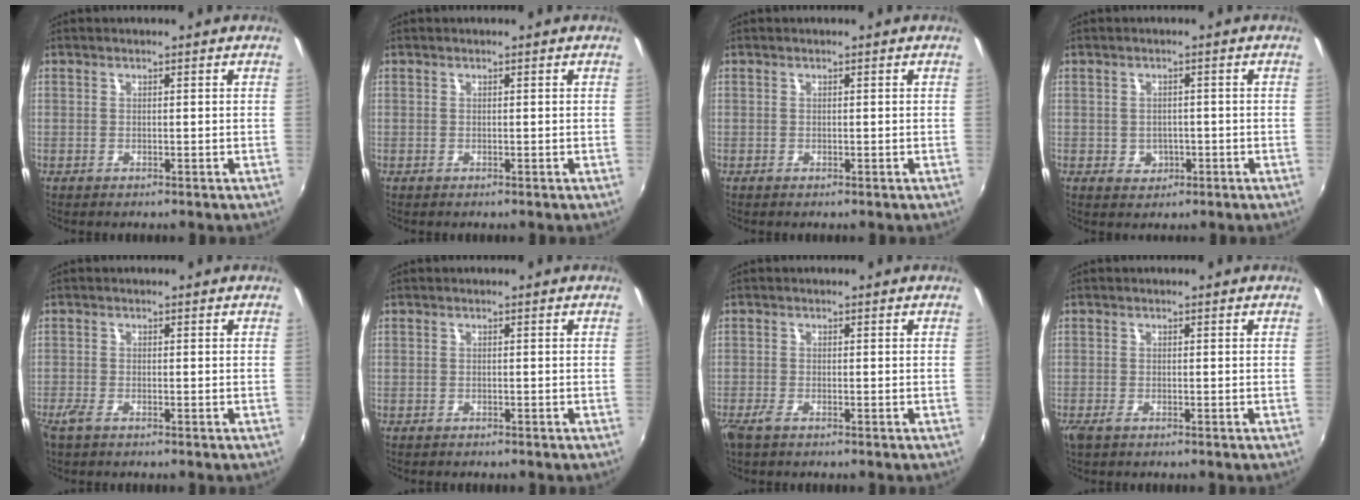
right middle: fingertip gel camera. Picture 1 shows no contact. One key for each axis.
{"total": 0.0}
{"total": 0.0}
{"total": 3.1, "fx": -0.8, "fy": 2.9, "fz": 1.0, "tx": -0.021, "ty": 0.001, "tz": -0.005}
{"total": 2.1, "fx": -1.6, "fy": 0.6, "fz": 1.3, "tx": -0.031, "ty": -0.007, "tz": -0.032}
{"total": 0.7, "fx": -0.7, "fy": 0.3, "fz": 0.0, "tx": -0.005, "ty": -0.001, "tz": -0.011}
{"total": 2.1, "fx": -1.5, "fy": 0.4, "fz": 1.3, "tx": -0.030, "ty": -0.007, "tz": -0.030}
{"total": 1.7, "fx": -1.1, "fy": 0.5, "fz": 1.1, "tx": -0.024, "ty": -0.007, "tz": -0.021}